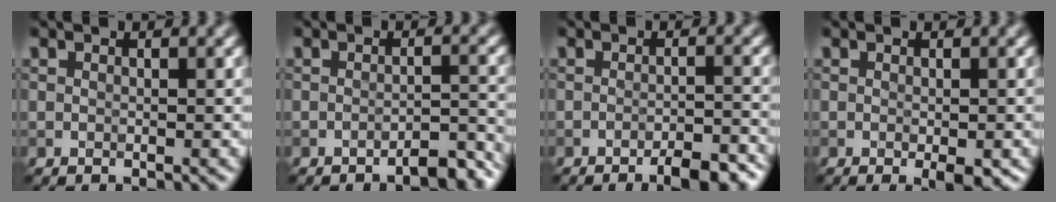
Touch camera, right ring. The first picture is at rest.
{"total": 2.9, "force": [-2.3, 0.6, 1.8], "torque": [-0.019, 0.007, -0.036]}
{"total": 4.3, "force": [-2.9, 0.9, 3.1], "torque": [-0.044, 0.001, -0.042]}
{"total": 2.2, "force": [-0.8, 0.6, 1.9], "torque": [-0.025, -0.007, -0.009]}